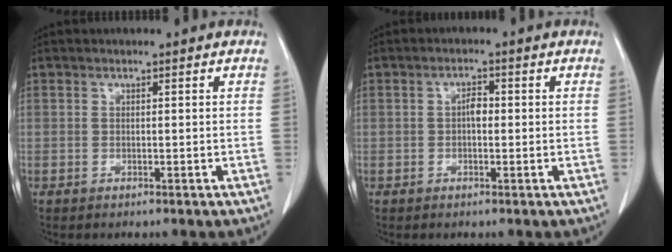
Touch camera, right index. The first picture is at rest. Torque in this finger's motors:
{"motor_torque": [0.03, 0.01, 0.00, 0.03]}